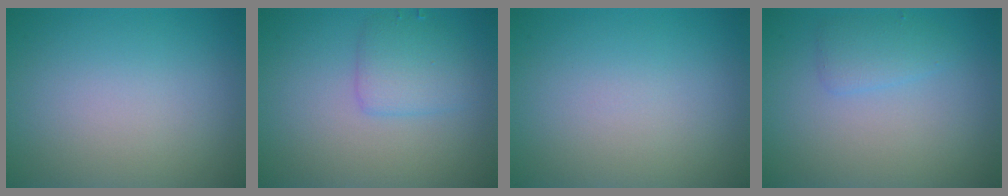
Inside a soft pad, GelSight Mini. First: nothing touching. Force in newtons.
{"total": 2.6, "press": 2.6, "slide": 0.0}
{"total": 0.0}
{"total": 1.7, "press": 1.7, "slide": 0.1}